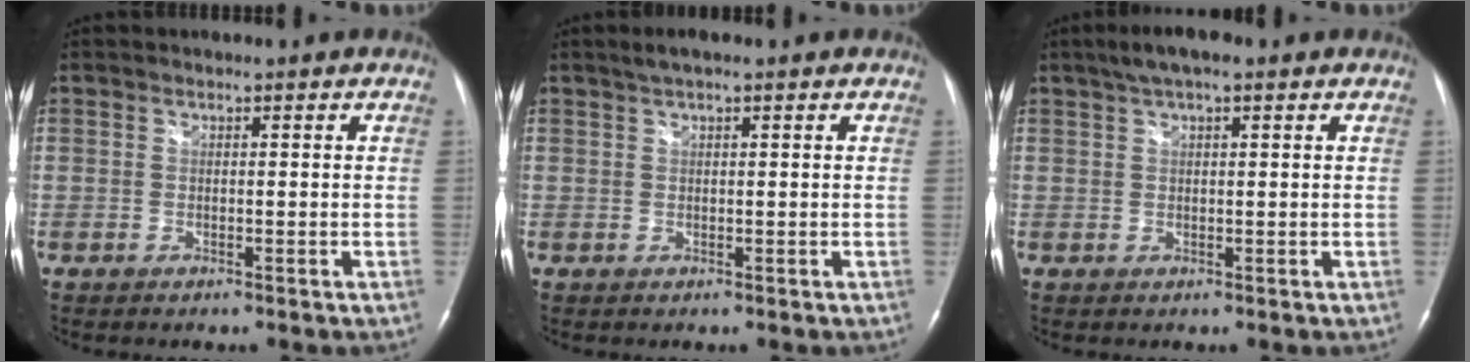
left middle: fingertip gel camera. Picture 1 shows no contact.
{"total": 2.4, "force": [1.6, 0.4, 1.7], "torque": [-0.036, 0.017, 0.028]}
{"total": 5.3, "force": [3.5, 1.2, 3.8], "torque": [-0.070, 0.028, 0.055]}